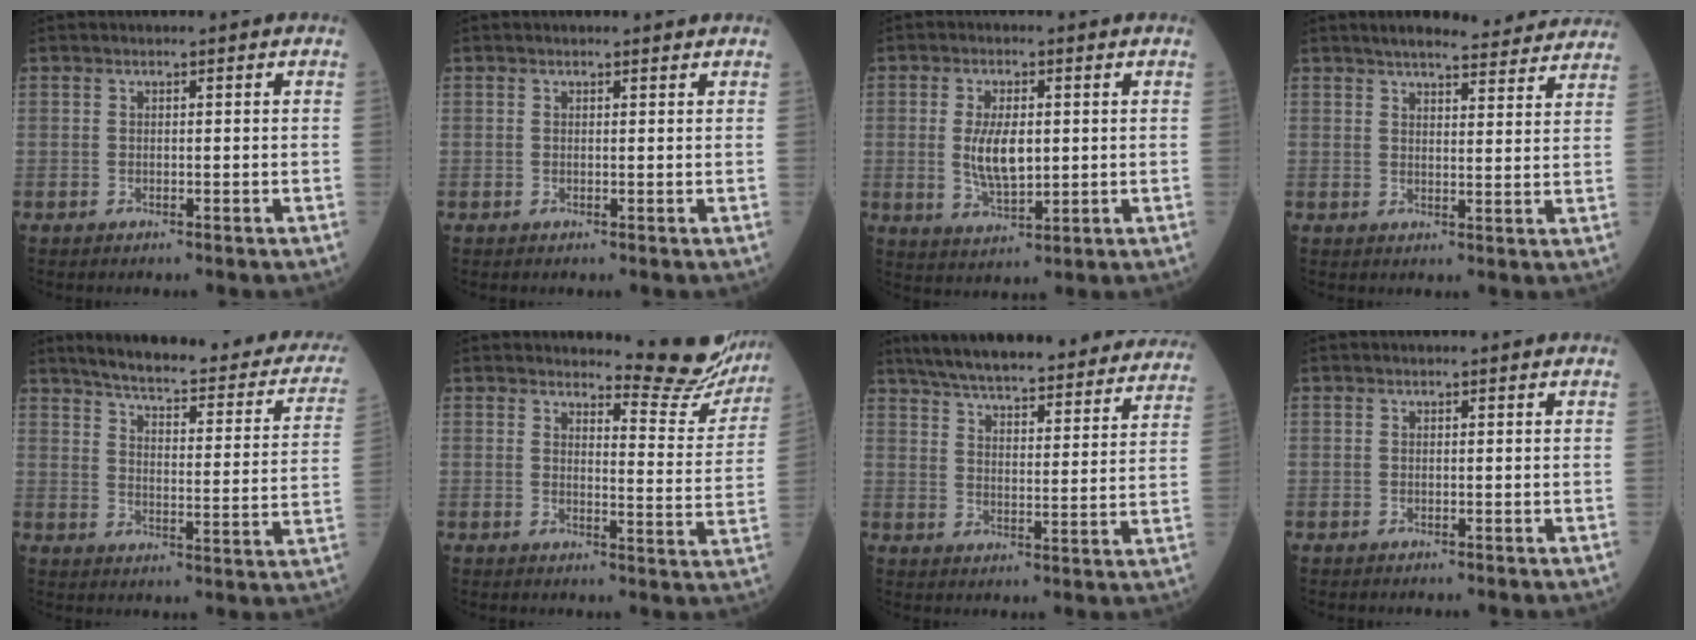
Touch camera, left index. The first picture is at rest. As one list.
[{"total": 1.3, "force": [1.3, 0.2, 0.2], "torque": [-0.006, 0.003, 0.013]}, {"total": 6.7, "force": [0.5, 2.7, 6.1], "torque": [-0.124, -0.003, 0.014]}, {"total": 15.9, "force": [14.8, 2.3, 5.4], "torque": [-0.061, 0.008, 0.175]}, {"total": 25.1, "force": [21.6, 5.1, 11.7], "torque": [-0.147, -0.033, 0.253]}, {"total": 10.5, "force": [10.4, 1.1, 1.0], "torque": [0.000, -0.070, 0.108]}, {"total": 31.5, "force": [28.2, 5.4, 12.8], "torque": [-0.203, -0.033, 0.354]}, {"total": 0.0}]